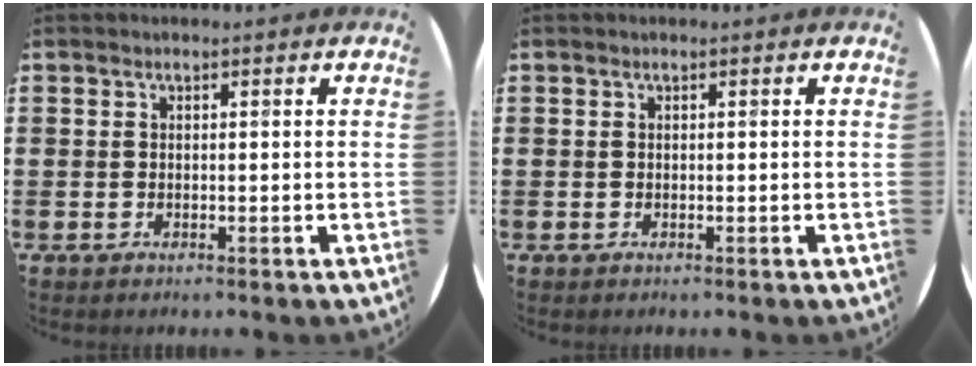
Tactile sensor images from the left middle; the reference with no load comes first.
{"total": 0.0}